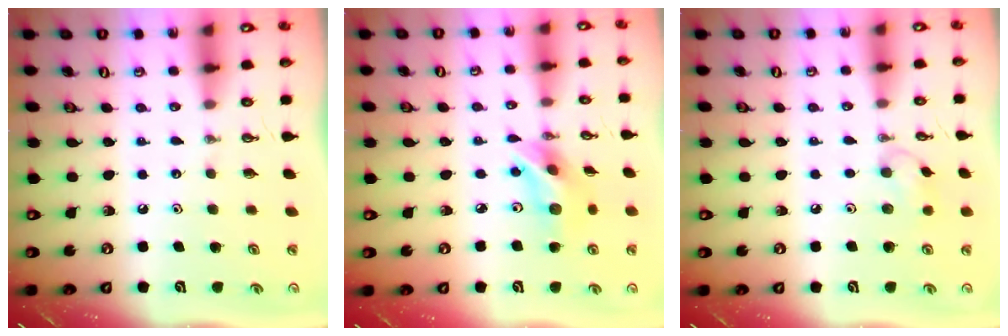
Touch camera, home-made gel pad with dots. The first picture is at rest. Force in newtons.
{"total": 12.5, "press": 12.0, "slide": 3.2}
{"total": 6.8, "press": 6.6, "slide": 1.9}